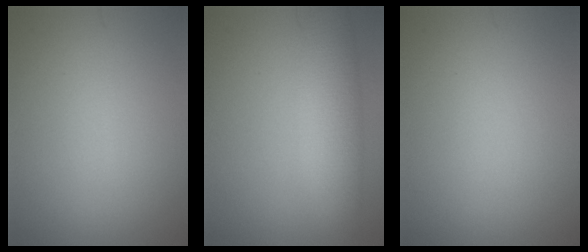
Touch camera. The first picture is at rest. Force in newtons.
{"total": 5.8, "press": 5.8, "slide": 0.5}
{"total": 0.0}